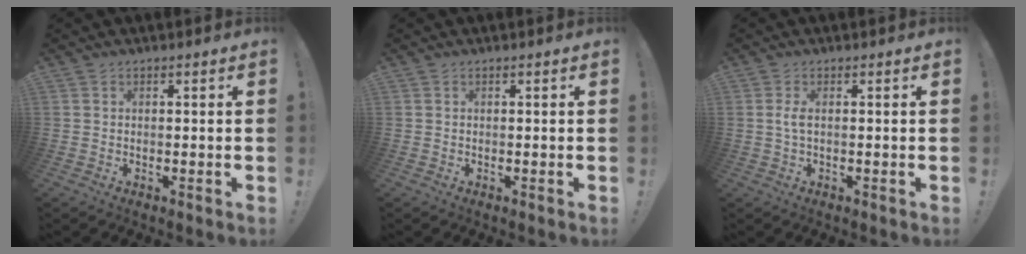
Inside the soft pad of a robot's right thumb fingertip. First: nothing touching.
{"total": 0.0}
{"total": 2.7, "force": [0.2, 0.3, 2.6], "torque": [-0.051, 0.002, 0.003]}